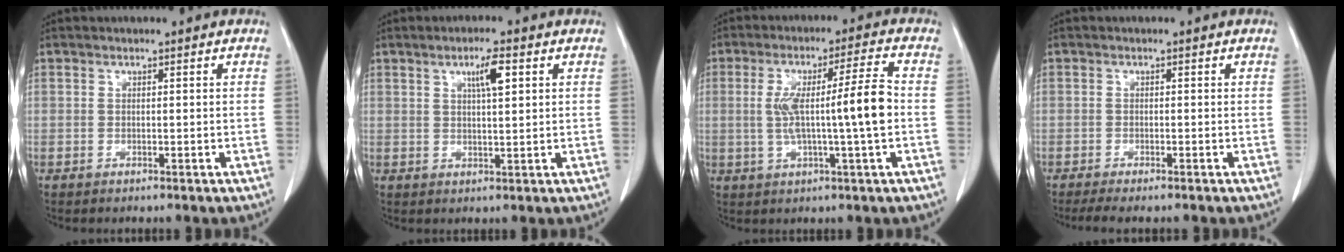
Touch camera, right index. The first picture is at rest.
{"total": 4.3, "force": [1.8, 0.6, 3.8], "torque": [-0.069, 0.000, 0.030]}
{"total": 10.4, "force": [-0.3, -0.4, 10.4], "torque": [-0.183, 0.013, -0.002]}
{"total": 3.1, "force": [-2.6, 0.3, 1.7], "torque": [-0.030, -0.009, -0.042]}